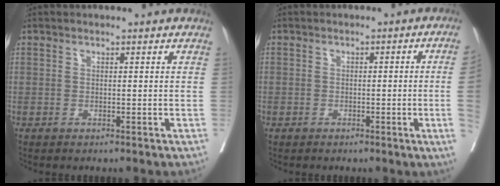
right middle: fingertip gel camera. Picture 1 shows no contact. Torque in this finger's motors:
{"motor_torque": [0.97, -1.17, -0.14, -0.21]}